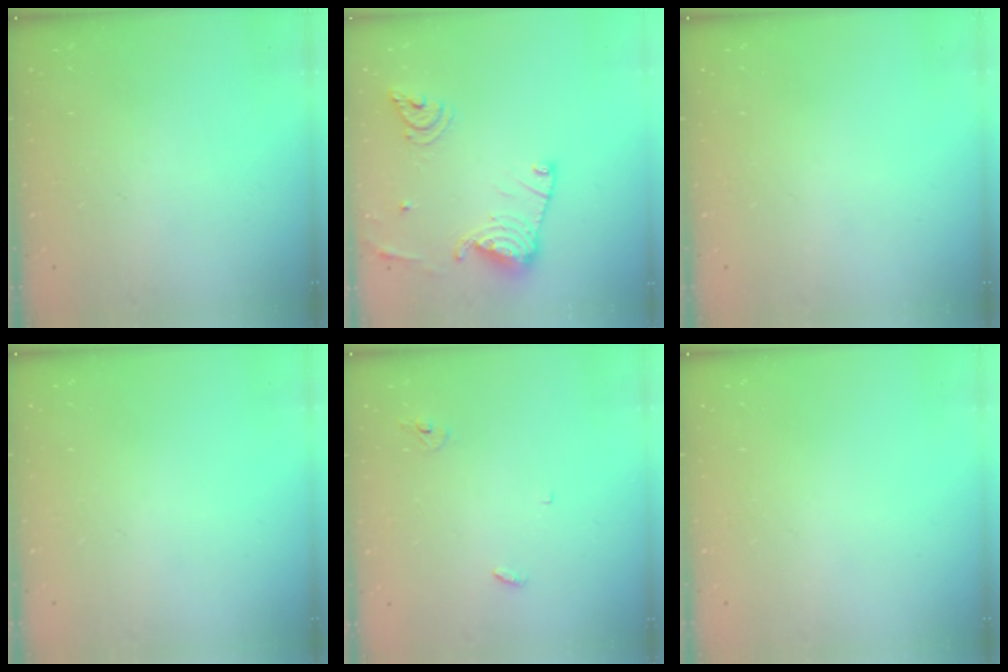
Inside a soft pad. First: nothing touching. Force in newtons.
{"total": 15.7, "press": 15.6, "slide": 1.6}
{"total": 0.0}
{"total": 0.0}
{"total": 3.2, "press": 3.2, "slide": 0.2}
{"total": 0.0}